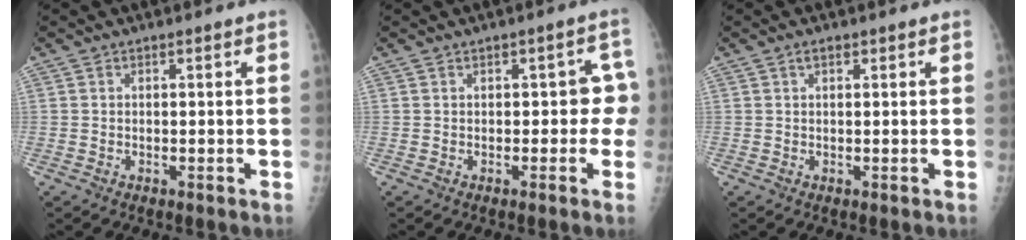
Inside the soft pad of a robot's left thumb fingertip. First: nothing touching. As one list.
[{"total": 3.8, "force": [0.0, 2.5, 2.9], "torque": [0.003, 0.017, -0.010]}, {"total": 1.1, "force": [0.6, 0.5, 0.8], "torque": [-0.013, 0.003, 0.009]}]